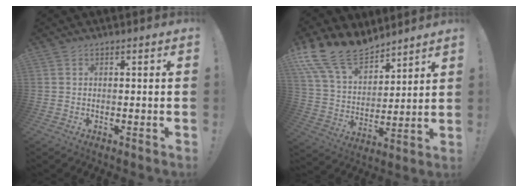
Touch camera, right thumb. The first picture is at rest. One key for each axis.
{"total": 16.8, "fx": 13.2, "fy": 8.0, "fz": 6.5, "tx": -0.139, "ty": -0.095, "tz": 0.251}